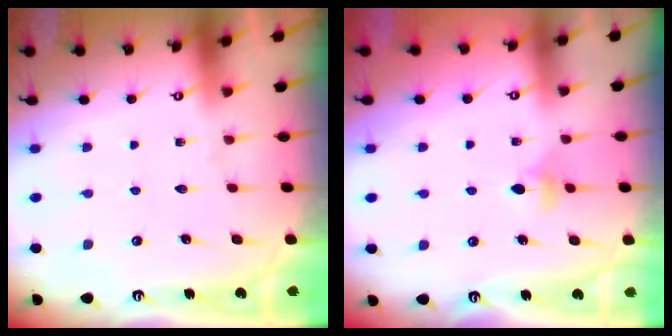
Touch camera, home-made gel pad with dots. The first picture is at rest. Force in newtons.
{"total": 4.0, "press": 3.9, "slide": 0.6}